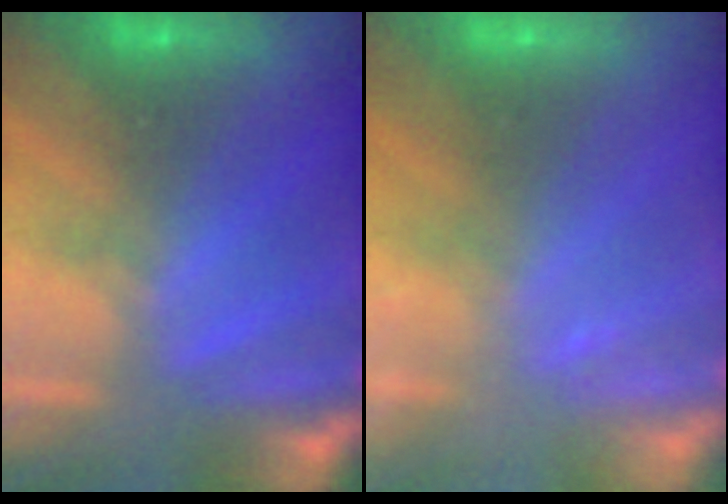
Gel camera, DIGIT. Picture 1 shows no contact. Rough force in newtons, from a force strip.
{"total": 2.2}